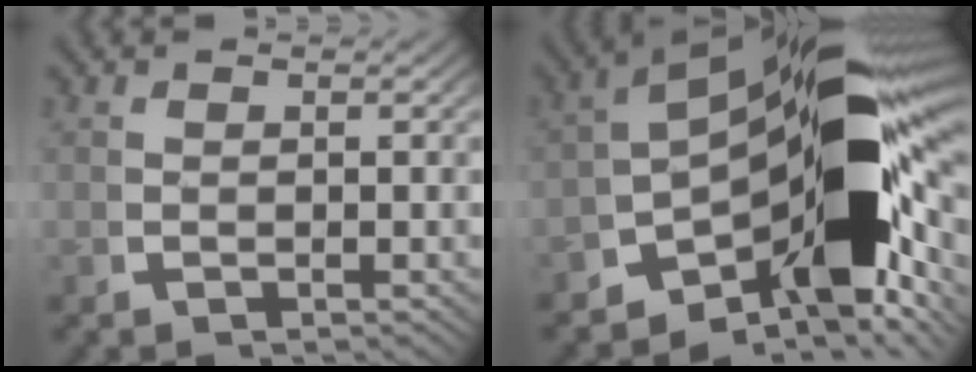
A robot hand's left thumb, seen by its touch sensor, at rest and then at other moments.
{"total": 20.5, "force": [-1.2, 10.3, 17.7], "torque": [-0.243, -0.027, -0.018]}